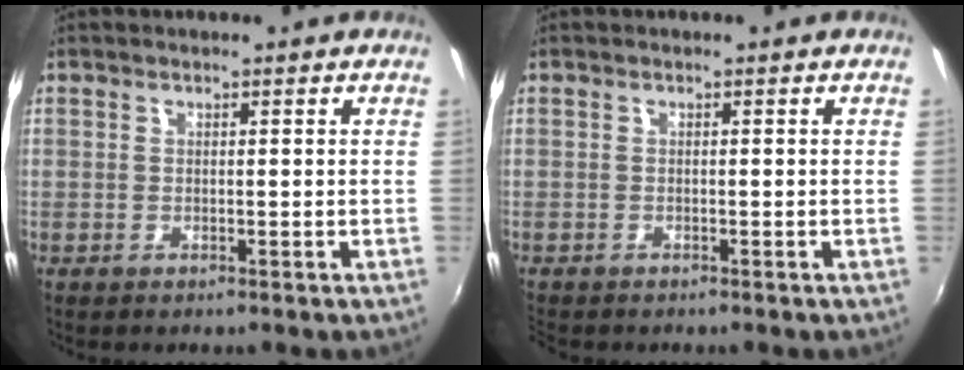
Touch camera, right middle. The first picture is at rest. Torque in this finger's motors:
{"motor_torque": [0.27, -0.30, 0.09, 0.05]}